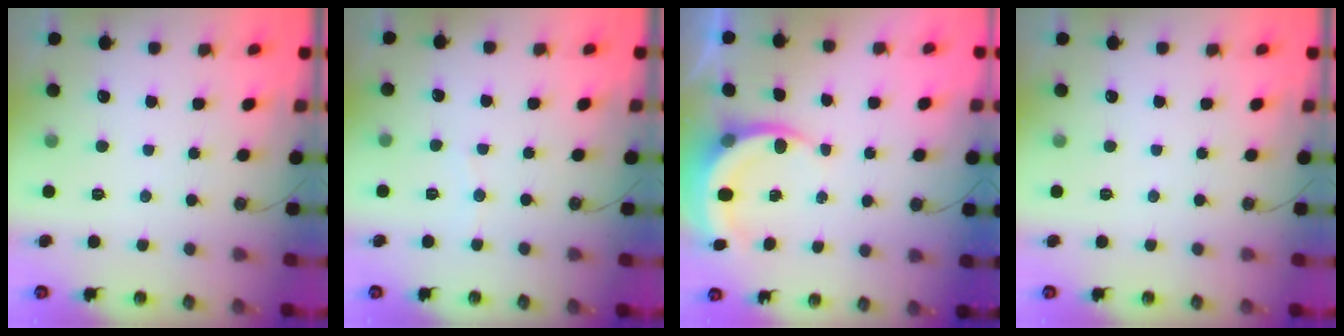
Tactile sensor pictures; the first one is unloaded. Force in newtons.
{"total": 3.2, "press": 3.2, "slide": 0.4}
{"total": 4.7, "press": 4.7, "slide": 0.1}
{"total": 0.0}